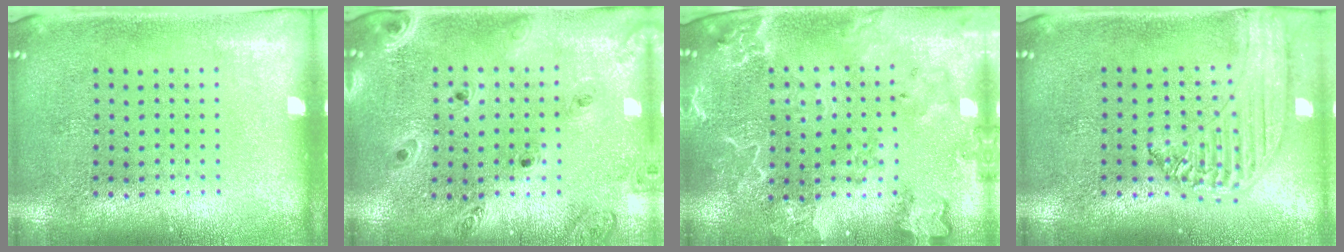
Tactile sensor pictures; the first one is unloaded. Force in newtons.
{"total": 1.3, "press": 1.3, "slide": 0.2}
{"total": 2.6, "press": 2.5, "slide": 0.9}
{"total": 1.3, "press": 1.2, "slide": 0.2}